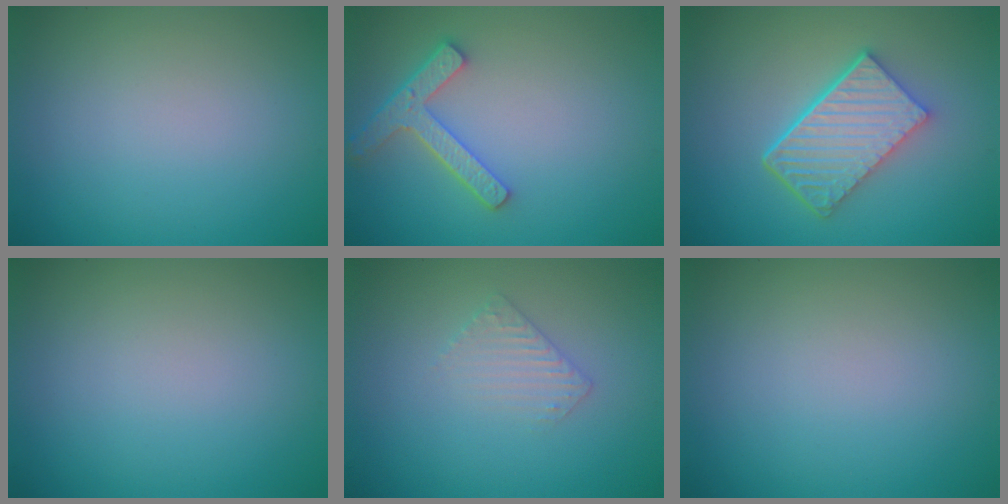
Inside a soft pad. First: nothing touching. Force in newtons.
{"total": 3.7, "press": 3.0, "slide": 2.1}
{"total": 6.2, "press": 4.5, "slide": 4.3}
{"total": 0.0}
{"total": 1.6, "press": 1.6, "slide": 0.4}
{"total": 0.0}